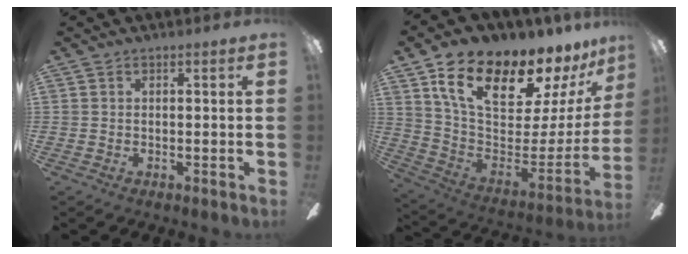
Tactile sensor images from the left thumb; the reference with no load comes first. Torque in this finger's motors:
{"motor_torque": [0.79, 0.86, 1.50, -1.27, 0.21]}